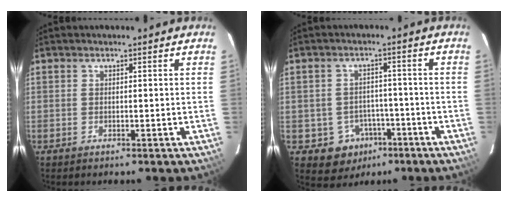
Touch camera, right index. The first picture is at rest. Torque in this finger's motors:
{"motor_torque": [0.09, -0.15, -0.28, -0.18]}